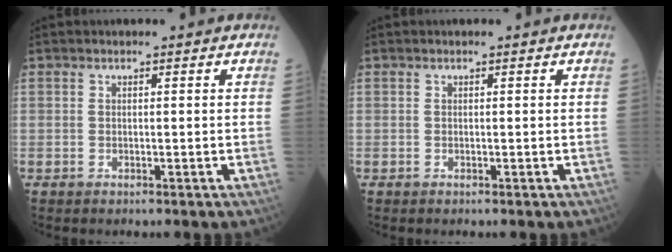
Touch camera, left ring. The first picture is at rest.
{"total": 0.0}